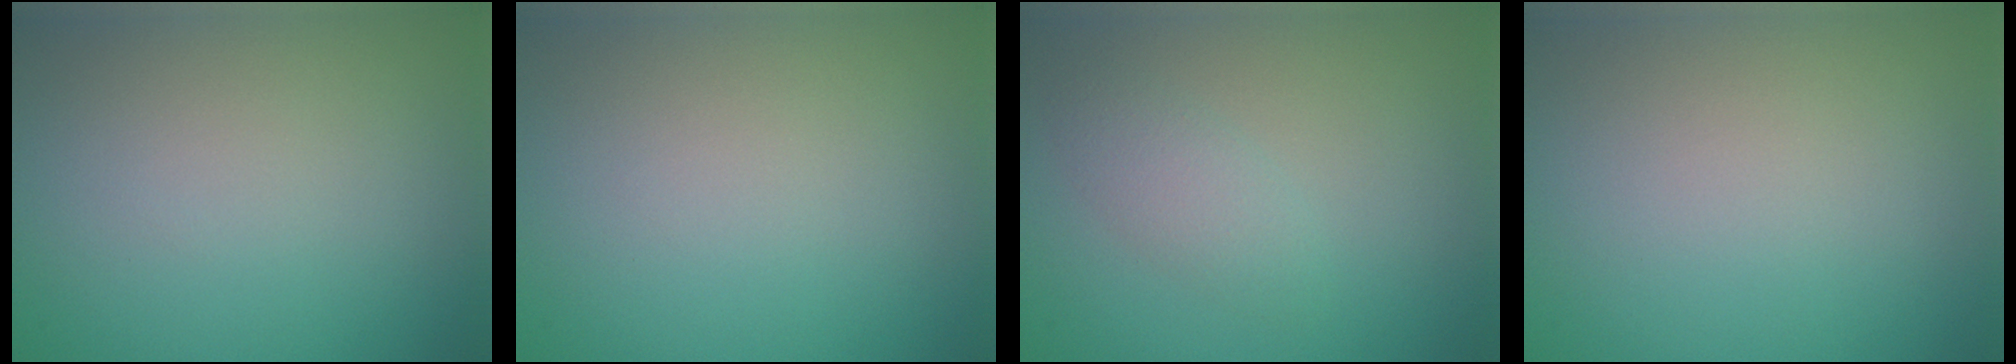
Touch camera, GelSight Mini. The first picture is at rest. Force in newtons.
{"total": 0.0}
{"total": 1.9, "press": 1.9, "slide": 0.0}
{"total": 0.0}